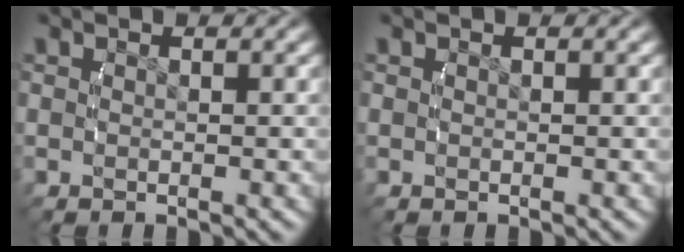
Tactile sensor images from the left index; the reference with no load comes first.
{"total": 0.0}